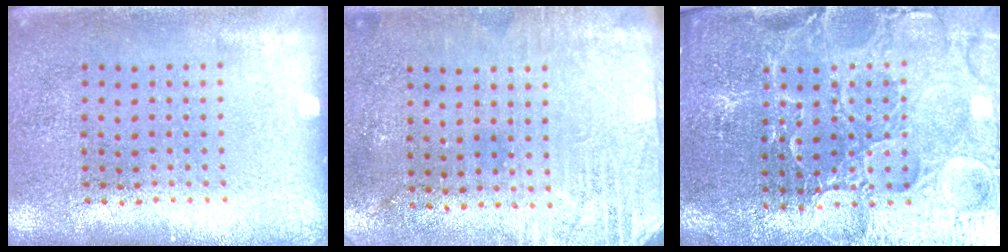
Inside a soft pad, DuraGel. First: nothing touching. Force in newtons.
{"total": 2.8, "press": 2.5, "slide": 1.3}
{"total": 3.9, "press": 3.9, "slide": 0.7}